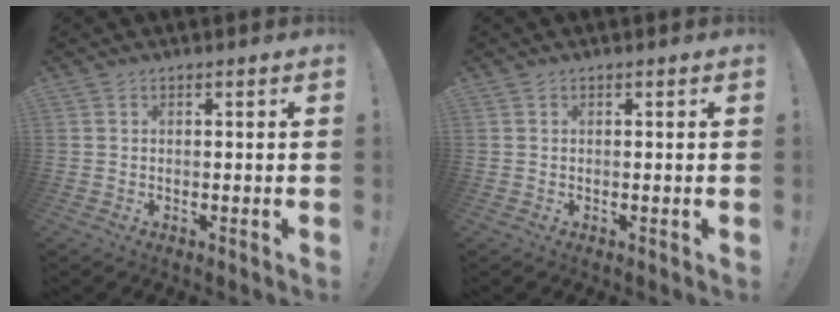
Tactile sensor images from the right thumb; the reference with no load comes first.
{"total": 0.0}